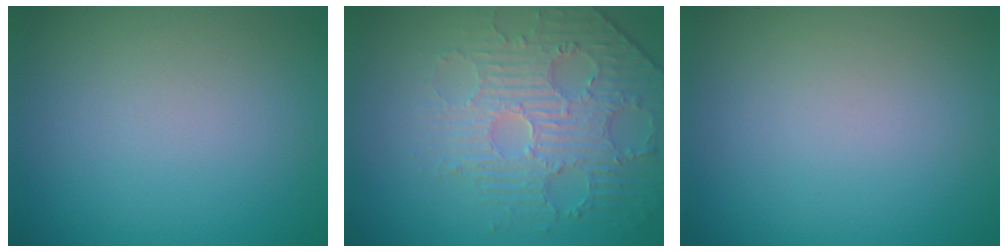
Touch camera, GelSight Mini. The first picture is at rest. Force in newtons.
{"total": 4.7, "press": 4.0, "slide": 2.6}
{"total": 0.0}